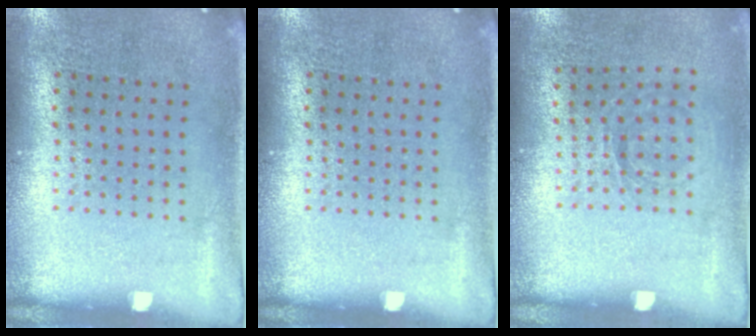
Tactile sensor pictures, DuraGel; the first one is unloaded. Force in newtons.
{"total": 0.0}
{"total": 0.9, "press": 0.8, "slide": 0.4}